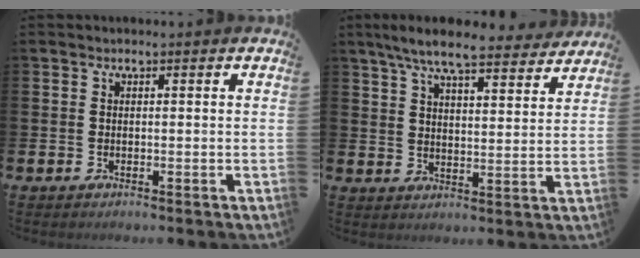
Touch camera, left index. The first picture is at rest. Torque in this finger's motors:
{"motor_torque": [1.08, -1.06, 0.87, 0.21]}